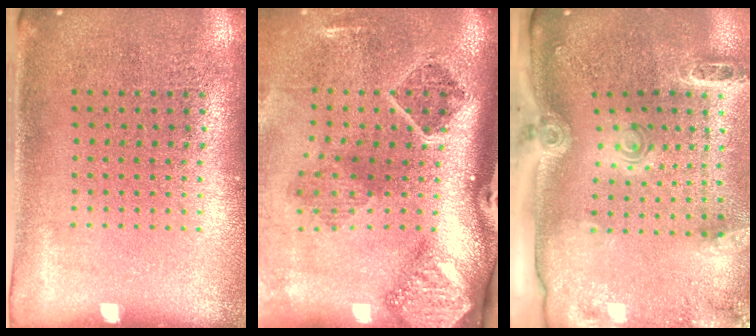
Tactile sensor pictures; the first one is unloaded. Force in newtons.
{"total": 3.0, "press": 1.9, "slide": 2.3}
{"total": 2.9, "press": 2.0, "slide": 2.1}